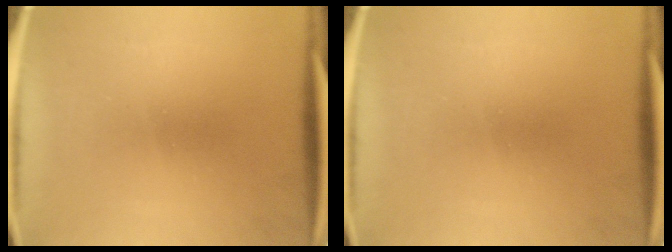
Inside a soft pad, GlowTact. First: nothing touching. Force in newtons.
{"total": 0.0}